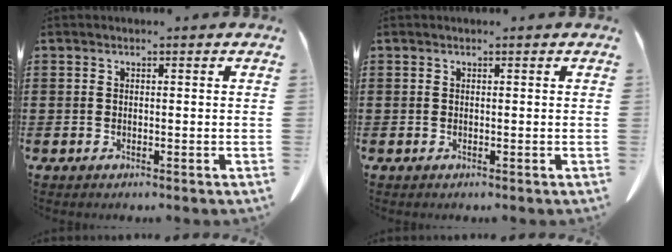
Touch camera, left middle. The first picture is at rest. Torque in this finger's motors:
{"motor_torque": [-0.07, 0.09, 0.00, 0.00]}